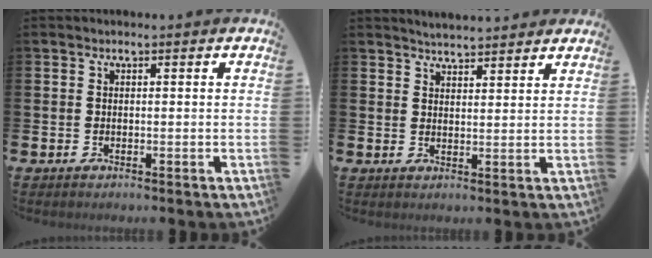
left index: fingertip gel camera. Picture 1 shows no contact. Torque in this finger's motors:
{"motor_torque": [0.99, -1.15, 0.13, 0.04]}